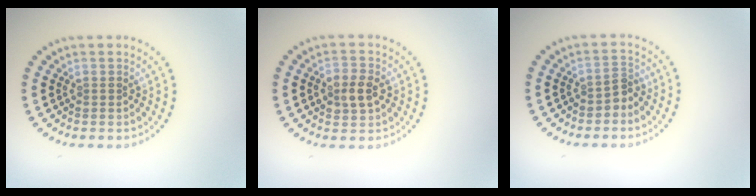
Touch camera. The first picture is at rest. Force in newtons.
{"total": 2.8, "press": 2.8, "slide": 0.1}
{"total": 1.5, "press": 1.2, "slide": 0.9}